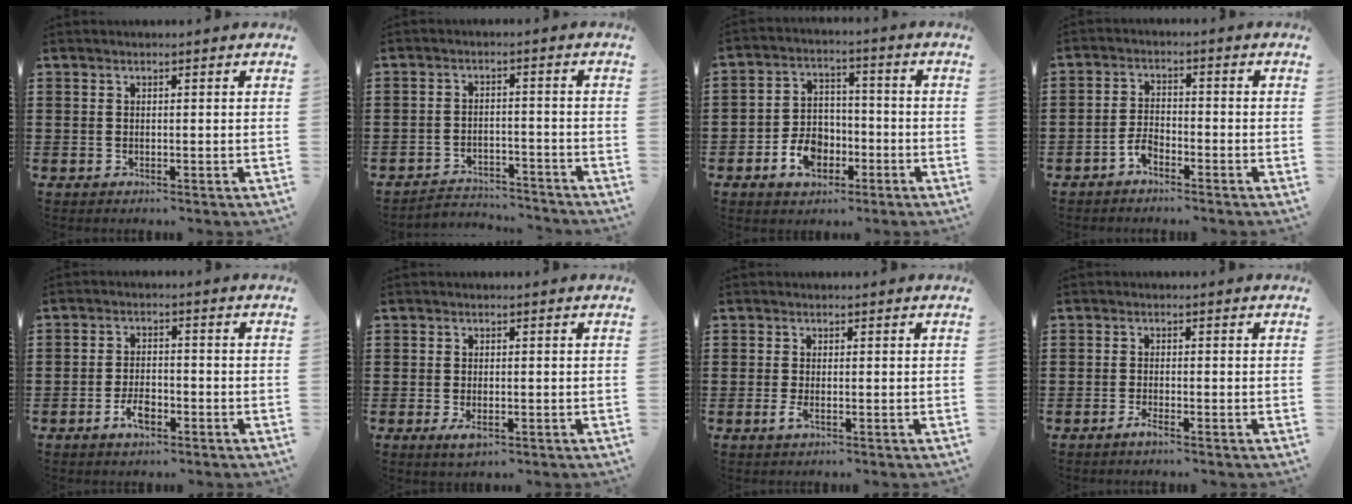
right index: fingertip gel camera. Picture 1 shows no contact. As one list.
[{"total": 3.3, "force": [-3.2, 0.6, 0.4], "torque": [-0.012, 0.006, -0.069]}, {"total": 6.5, "force": [-3.0, 4.7, 3.3], "torque": [-0.079, 0.010, -0.059]}, {"total": 3.0, "force": [-2.2, 1.4, 1.4], "torque": [-0.037, 0.004, -0.046]}, {"total": 4.0, "force": [-1.9, 1.8, 3.0], "torque": [-0.065, 0.001, -0.040]}, {"total": 1.8, "force": [-0.6, 0.8, 1.5], "torque": [-0.035, -0.005, -0.013]}, {"total": 1.2, "force": [-0.4, 0.3, 1.1], "torque": [-0.028, -0.006, -0.009]}, {"total": 1.4, "force": [-1.1, 0.0, 0.9], "torque": [-0.022, -0.007, -0.022]}]